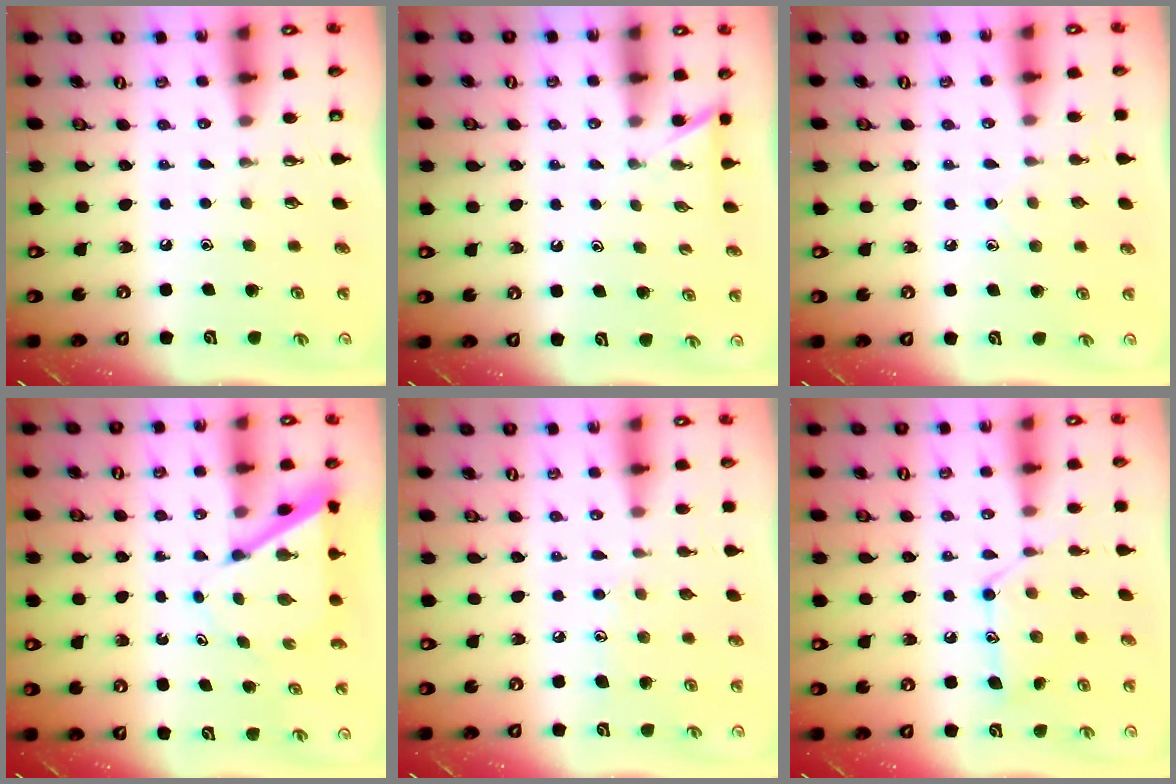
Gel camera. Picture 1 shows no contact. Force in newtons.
{"total": 2.3, "press": 2.3, "slide": 0.2}
{"total": 6.5, "press": 6.4, "slide": 0.7}
{"total": 5.6, "press": 5.6, "slide": 0.4}
{"total": 5.7, "press": 5.7, "slide": 0.5}
{"total": 12.2, "press": 12.2, "slide": 0.3}